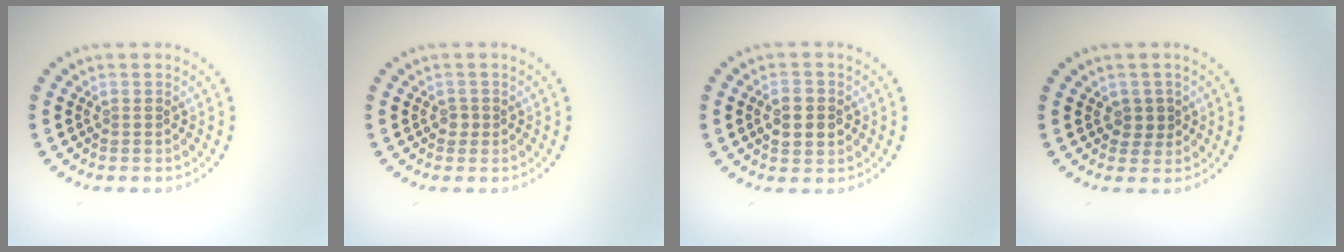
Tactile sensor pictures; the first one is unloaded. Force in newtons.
{"total": 0.8, "press": 0.6, "slide": 0.4}
{"total": 3.0, "press": 3.0, "slide": 0.1}
{"total": 1.7, "press": 1.5, "slide": 0.9}